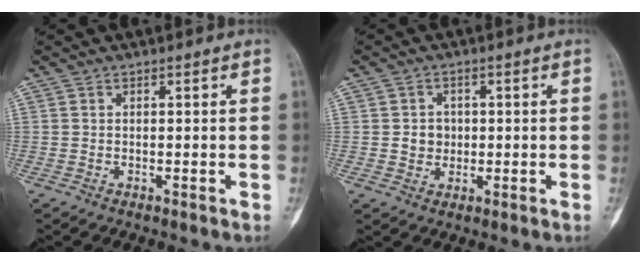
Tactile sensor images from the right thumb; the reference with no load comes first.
{"total": 3.6, "force": [0.0, 3.3, 1.5], "torque": [-0.002, 0.006, 0.001]}